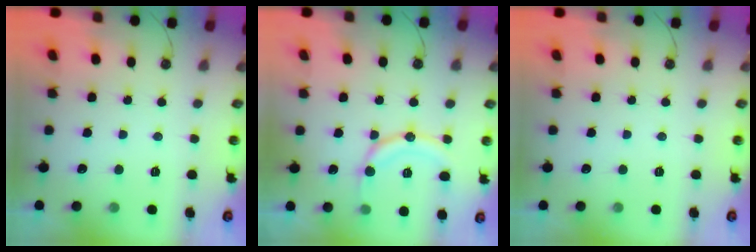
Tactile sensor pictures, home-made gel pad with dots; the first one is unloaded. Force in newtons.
{"total": 12.8, "press": 12.7, "slide": 1.2}
{"total": 0.0}